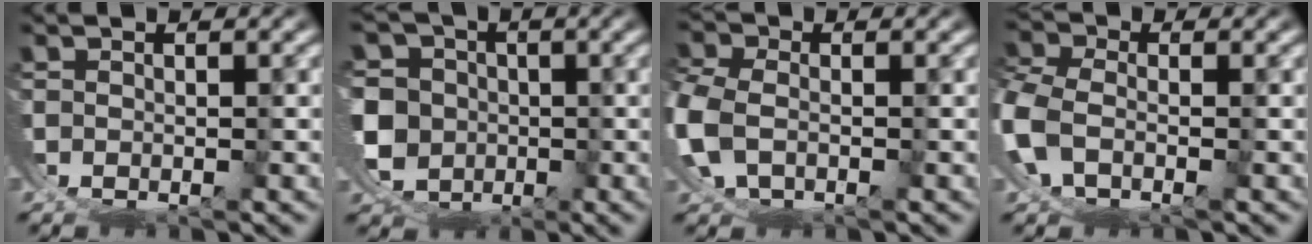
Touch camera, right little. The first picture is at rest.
{"total": 7.6, "force": [1.1, 7.1, 2.3], "torque": [-0.046, -0.038, 0.029]}
{"total": 2.8, "force": [-0.3, 2.6, 1.0], "torque": [-0.074, -0.018, 0.004]}
{"total": 5.1, "force": [-1.2, 4.2, 2.5], "torque": [-0.106, -0.028, -0.012]}